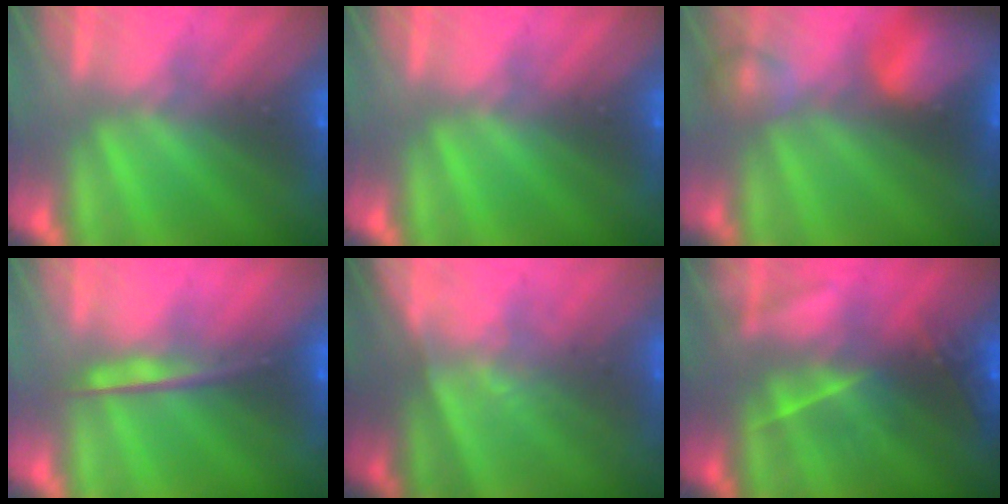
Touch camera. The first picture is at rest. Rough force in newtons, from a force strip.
{"total": 0.0}
{"total": 9.6}
{"total": 4.6}
{"total": 1.4}
{"total": 2.8}